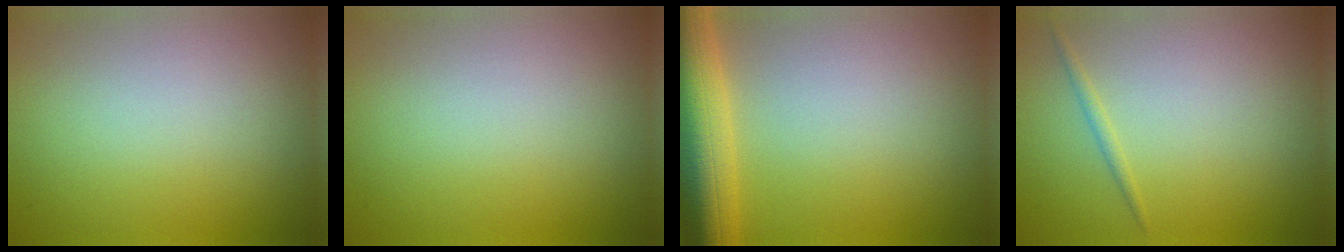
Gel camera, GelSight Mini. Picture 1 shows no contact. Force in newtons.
{"total": 0.0}
{"total": 8.9, "press": 8.9, "slide": 0.3}
{"total": 0.8, "press": 0.8, "slide": 0.0}